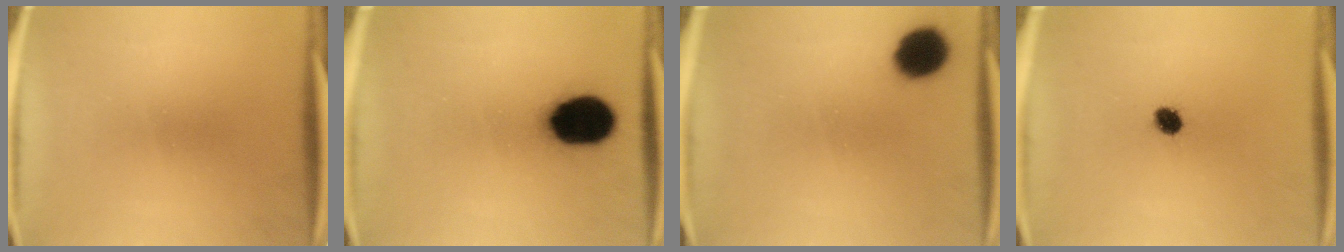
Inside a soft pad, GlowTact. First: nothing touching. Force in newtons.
{"total": 15.6}
{"total": 8.4}
{"total": 3.5}